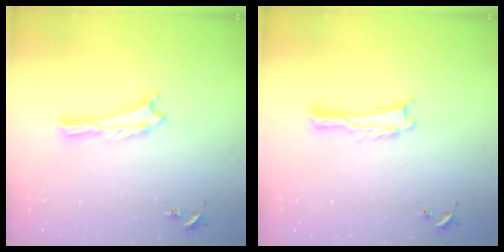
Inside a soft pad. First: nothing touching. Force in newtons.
{"total": 0.0}